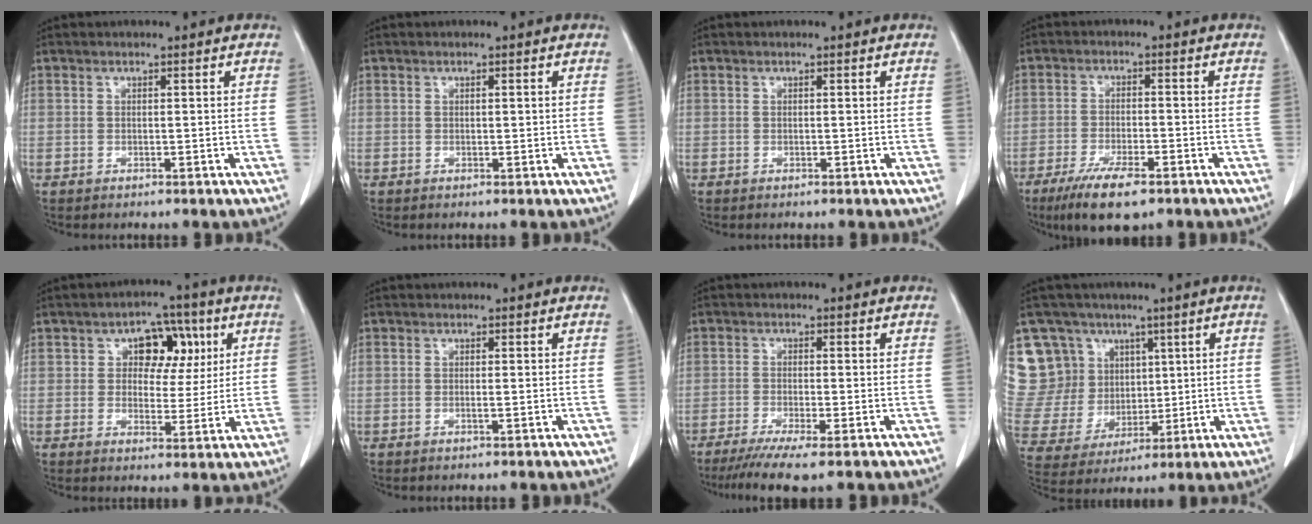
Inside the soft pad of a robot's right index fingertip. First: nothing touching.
{"total": 0.6, "force": [0.1, 0.1, 0.5], "torque": [-0.011, 0.000, 0.002]}
{"total": 0.0}
{"total": 8.6, "force": [-5.6, 2.0, 6.2], "torque": [-0.111, -0.015, -0.091]}
{"total": 7.7, "force": [2.5, 4.9, 5.4], "torque": [-0.062, 0.022, 0.036]}
{"total": 0.6, "force": [-0.2, -0.1, 0.5], "torque": [-0.010, 0.000, -0.003]}
{"total": 7.0, "force": [-4.9, -0.1, 5.0], "torque": [-0.078, -0.018, -0.079]}
{"total": 16.9, "force": [8.3, 14.3, 3.8], "torque": [-0.125, 0.070, 0.186]}